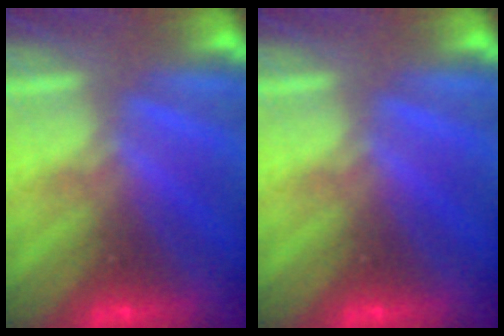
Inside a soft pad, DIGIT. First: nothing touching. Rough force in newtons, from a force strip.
{"total": 0.0}